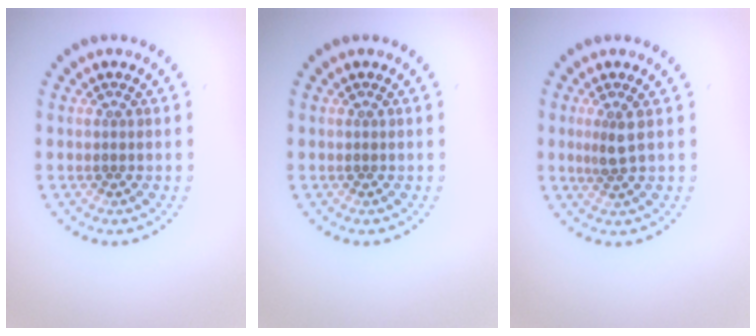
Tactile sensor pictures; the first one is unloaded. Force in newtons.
{"total": 0.0}
{"total": 1.7, "press": 1.3, "slide": 1.1}